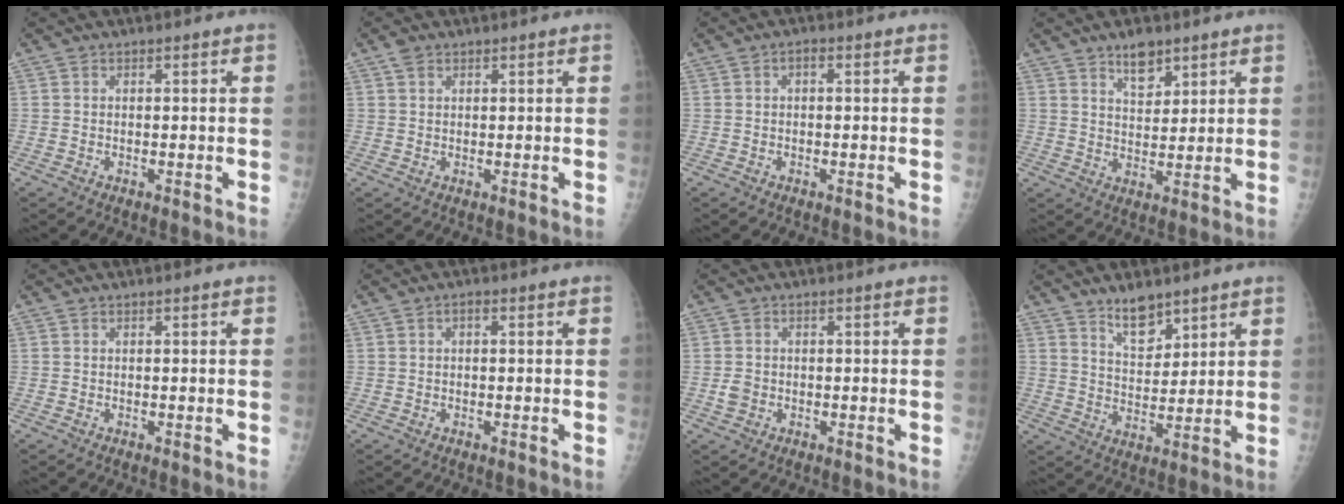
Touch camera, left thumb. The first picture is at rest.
{"total": 1.7, "force": [1.1, 1.1, 0.9], "torque": [-0.014, 0.004, 0.020]}
{"total": 1.1, "force": [0.0, 0.6, 0.9], "torque": [-0.008, 0.004, -0.005]}
{"total": 5.8, "force": [4.0, 2.9, 3.1], "torque": [-0.028, -0.027, 0.068]}
{"total": 0.0}
{"total": 0.9, "force": [0.0, 0.5, 0.7], "torque": [-0.006, 0.003, -0.005]}
{"total": 2.0, "force": [-0.5, 1.7, 1.0], "torque": [-0.016, 0.003, -0.008]}
{"total": 7.0, "force": [5.2, 3.2, 3.4], "torque": [-0.032, -0.042, 0.095]}